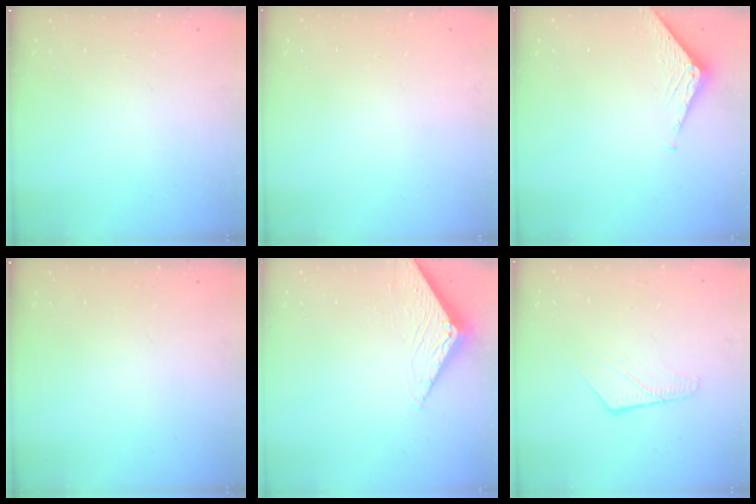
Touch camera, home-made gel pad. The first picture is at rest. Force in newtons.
{"total": 0.0}
{"total": 3.5, "press": 3.5, "slide": 0.3}
{"total": 0.0}
{"total": 2.8, "press": 2.8, "slide": 0.3}
{"total": 7.2, "press": 7.2, "slide": 0.9}